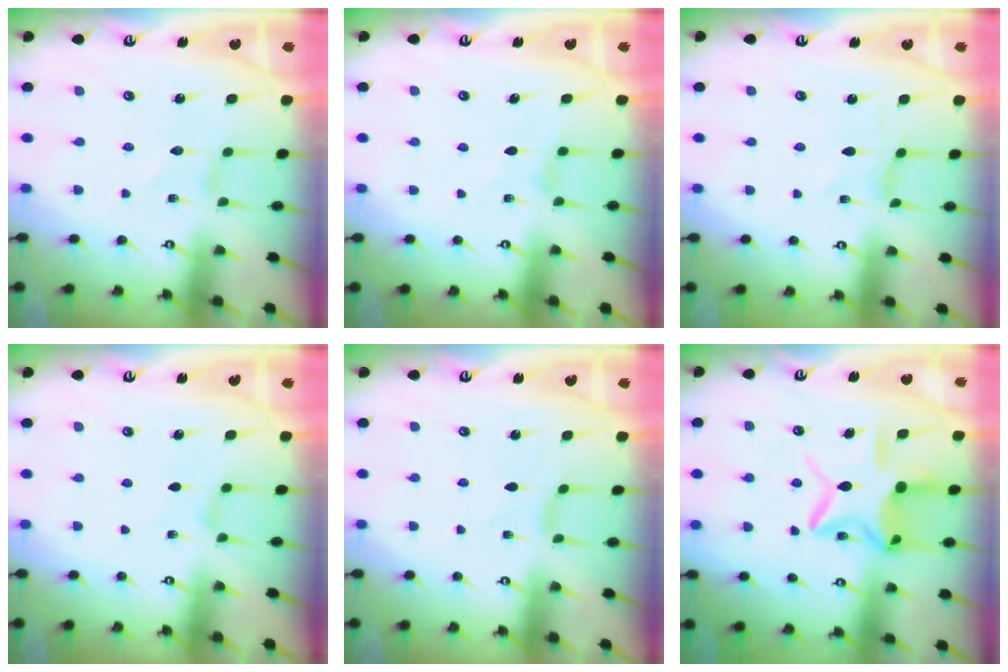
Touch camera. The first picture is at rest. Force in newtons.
{"total": 2.5, "press": 2.5, "slide": 0.4}
{"total": 0.0}
{"total": 2.7, "press": 2.6, "slide": 0.4}
{"total": 0.0}
{"total": 12.9, "press": 12.9, "slide": 0.8}